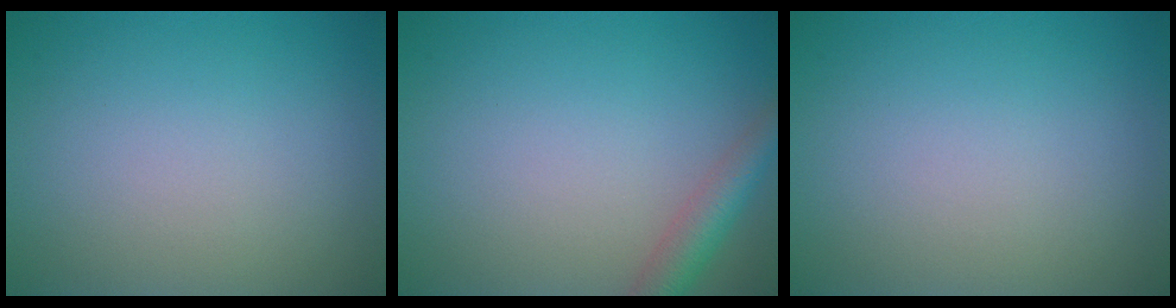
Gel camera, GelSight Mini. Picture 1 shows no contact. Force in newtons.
{"total": 3.0, "press": 3.0, "slide": 0.1}
{"total": 0.0}